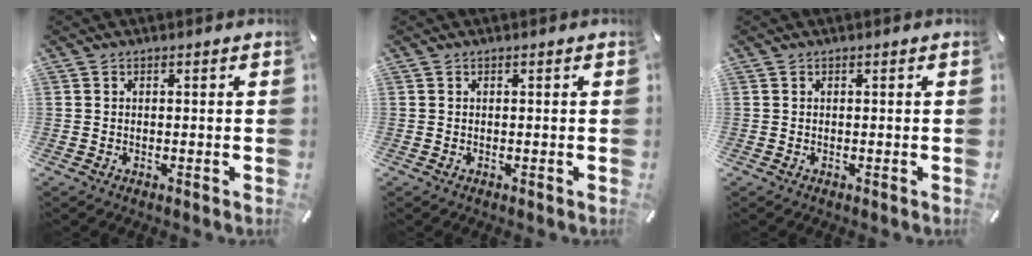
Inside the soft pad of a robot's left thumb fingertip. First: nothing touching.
{"total": 0.0}
{"total": 0.0}